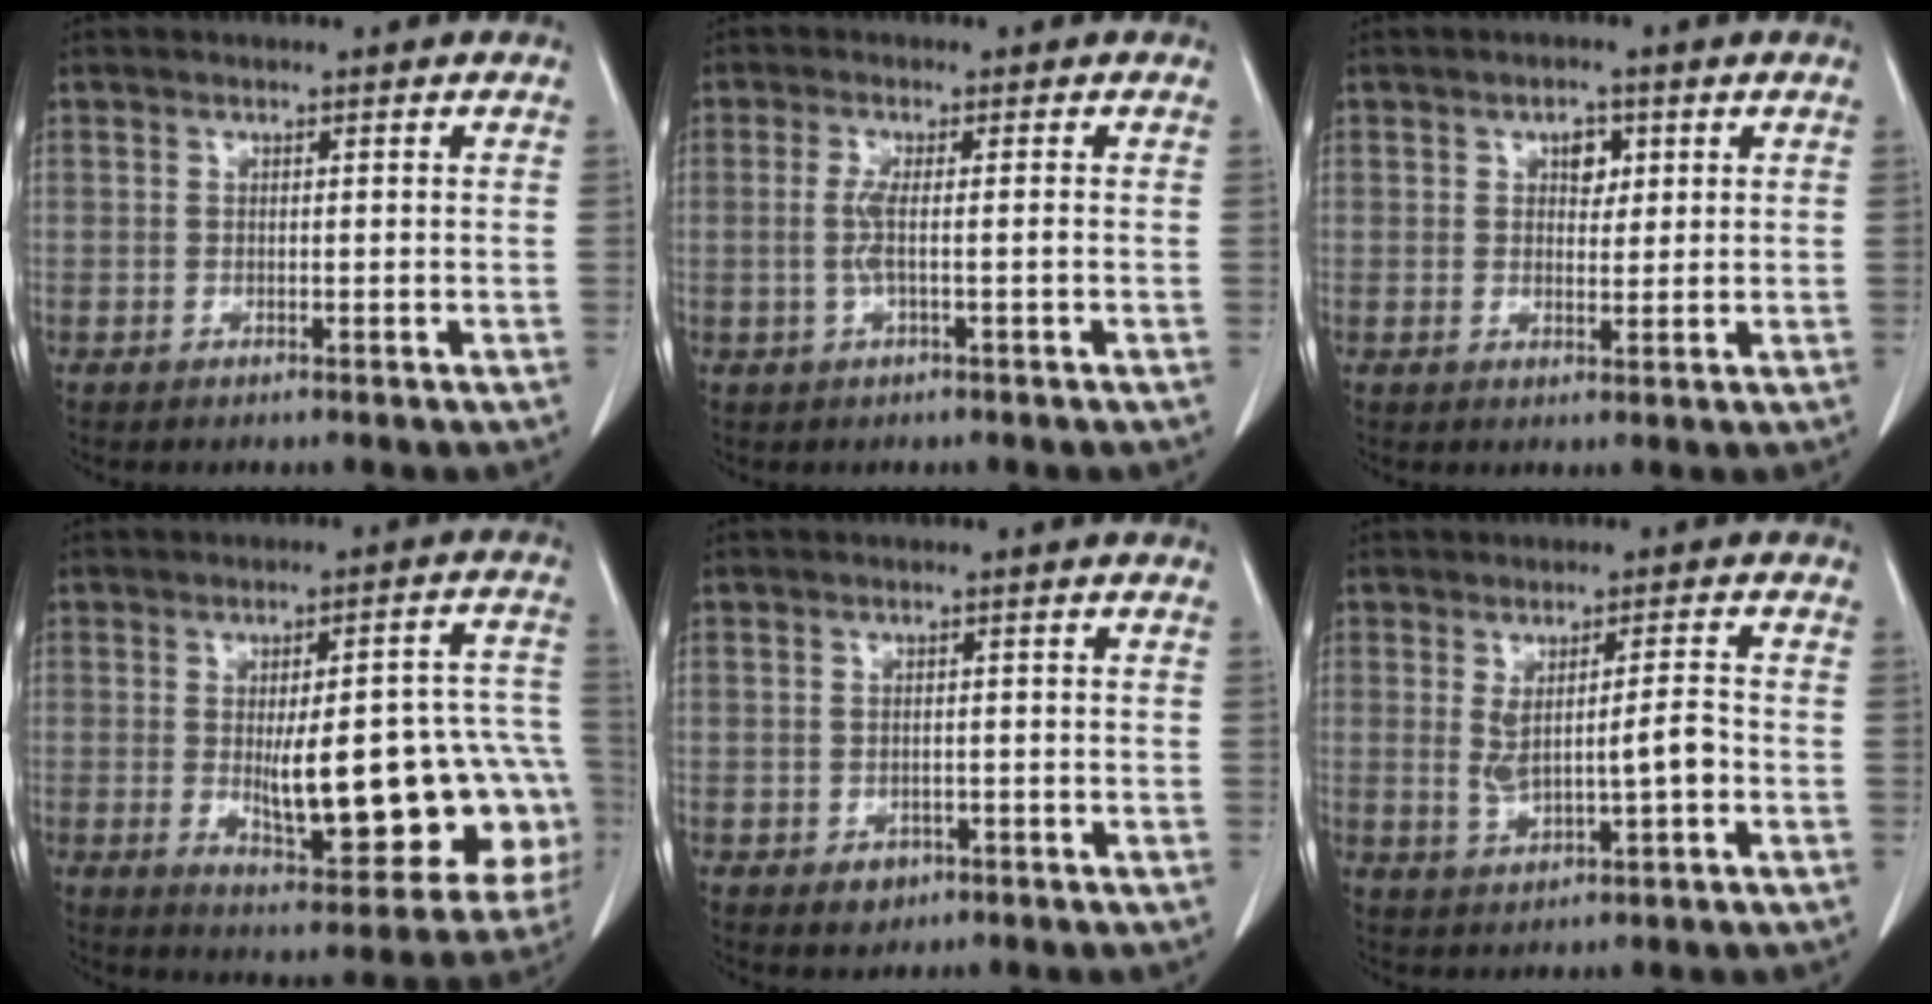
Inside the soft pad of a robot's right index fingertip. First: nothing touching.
{"total": 2.8, "force": [-0.5, 0.0, 2.7], "torque": [-0.061, -0.001, -0.009]}
{"total": 2.8, "force": [1.1, 1.8, 1.8], "torque": [-0.024, 0.004, 0.016]}
{"total": 21.2, "force": [-3.3, 6.4, 20.0], "torque": [-0.180, 0.030, -0.015]}
{"total": 2.5, "force": [-1.3, 1.9, 0.8], "torque": [-0.007, 0.005, -0.010]}
{"total": 5.4, "force": [-0.3, 1.1, 5.3], "torque": [-0.094, 0.005, 0.005]}